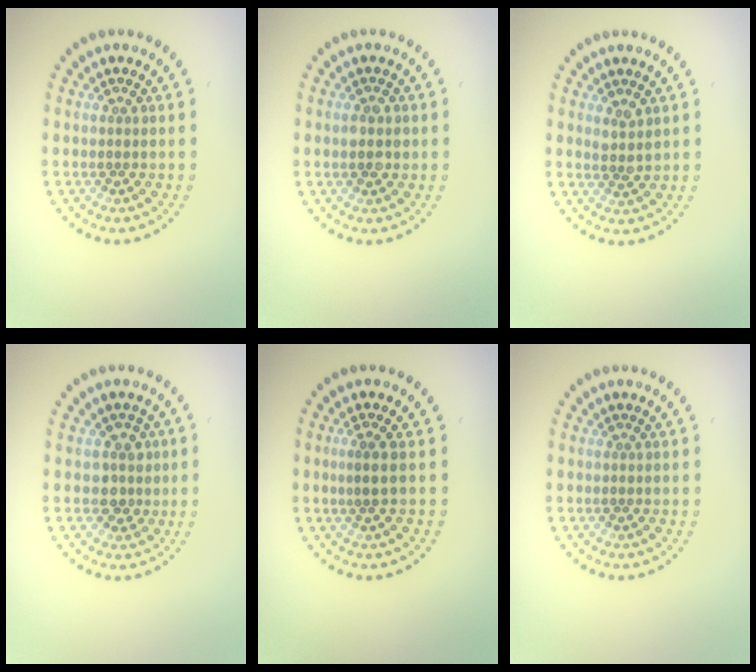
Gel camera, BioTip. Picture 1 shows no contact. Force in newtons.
{"total": 2.4, "press": 2.4, "slide": 0.0}
{"total": 1.3, "press": 1.1, "slide": 0.5}
{"total": 2.1, "press": 1.7, "slide": 1.1}
{"total": 1.3, "press": 0.9, "slide": 0.9}
{"total": 0.0}